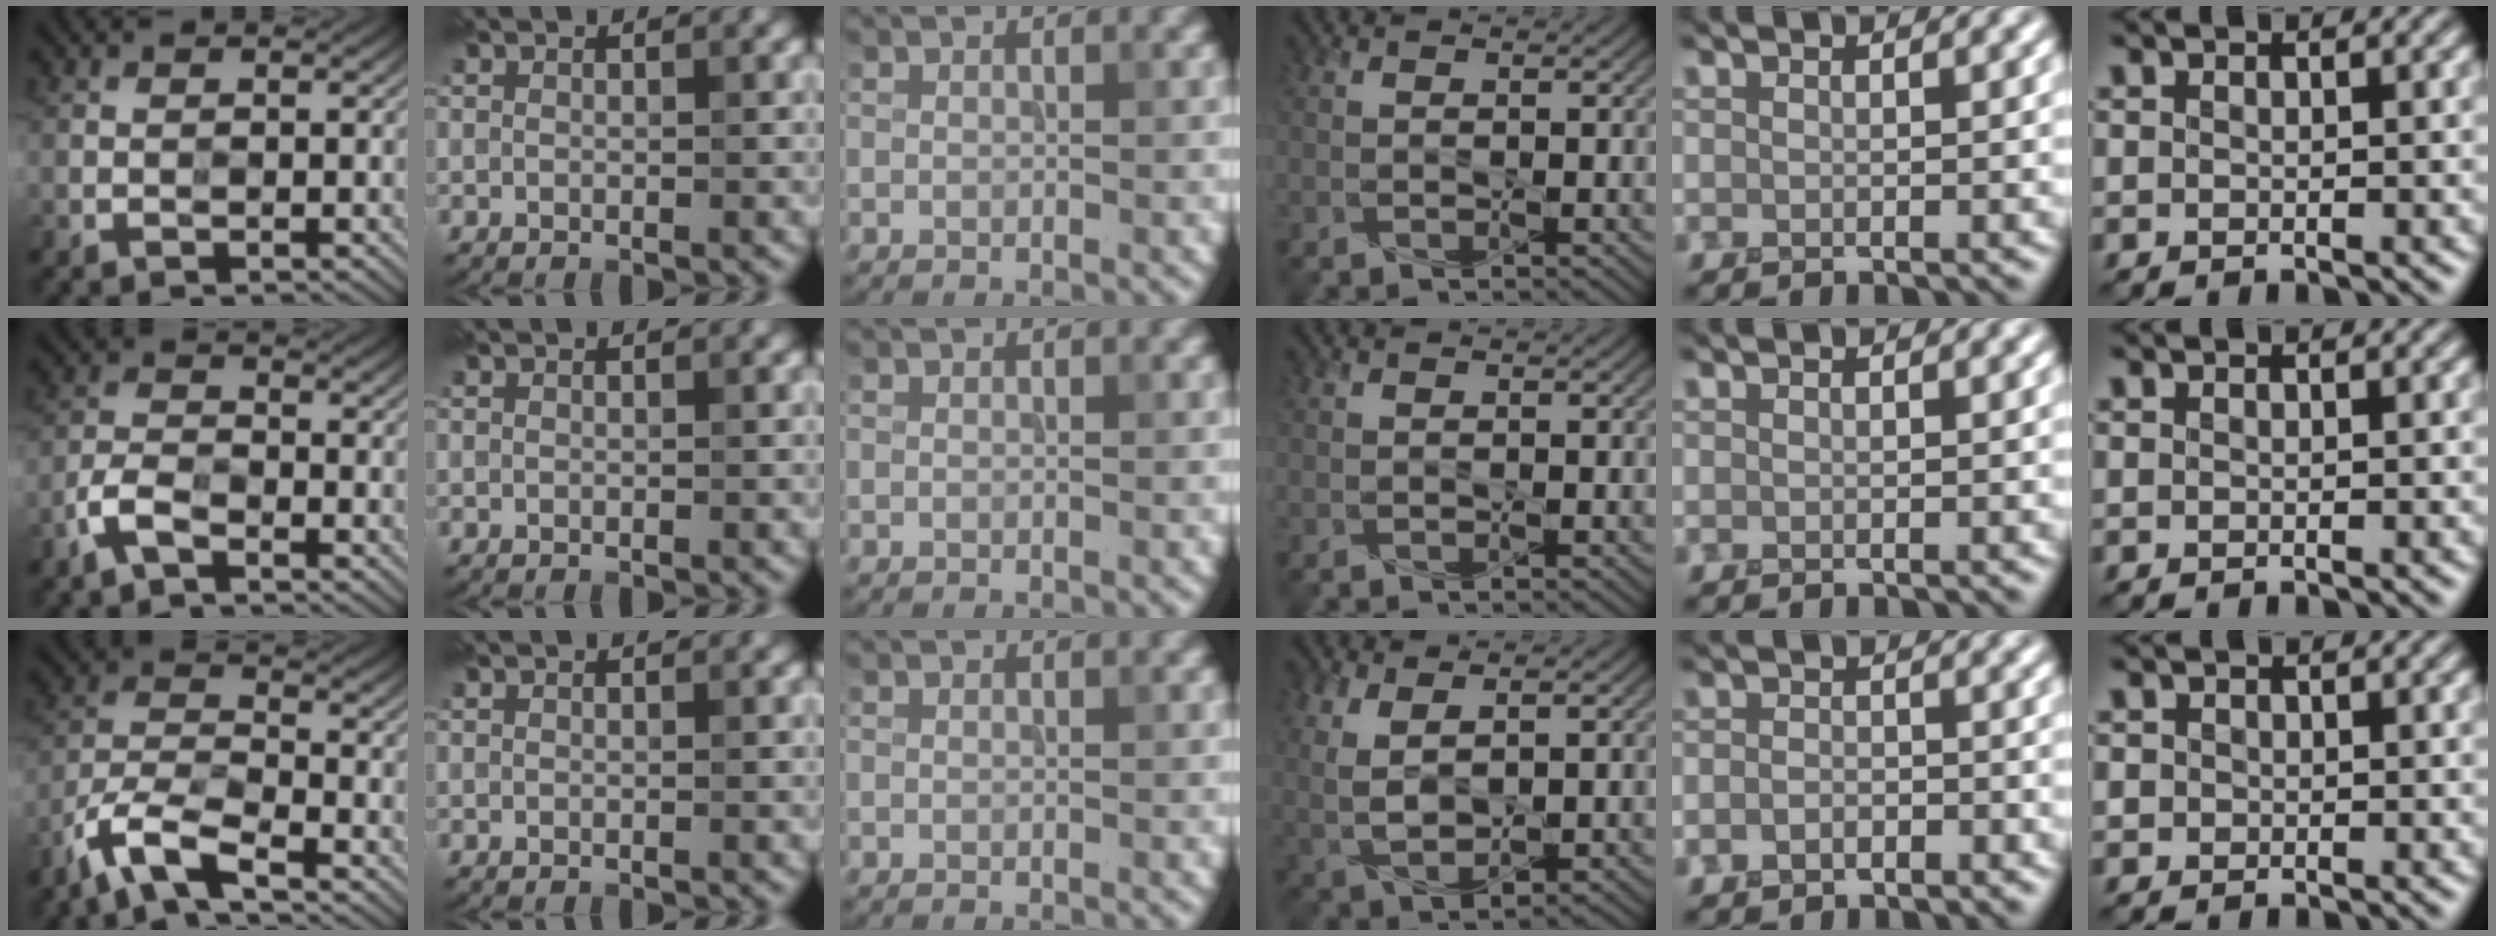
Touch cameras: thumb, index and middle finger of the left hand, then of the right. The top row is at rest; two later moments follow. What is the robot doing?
{"motion": "wipe", "object": "whiteboard"}